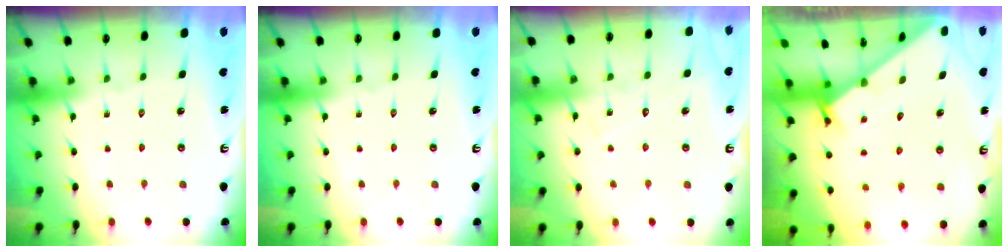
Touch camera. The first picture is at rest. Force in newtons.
{"total": 0.0}
{"total": 6.6, "press": 6.6, "slide": 0.4}
{"total": 1.7, "press": 1.7, "slide": 0.1}